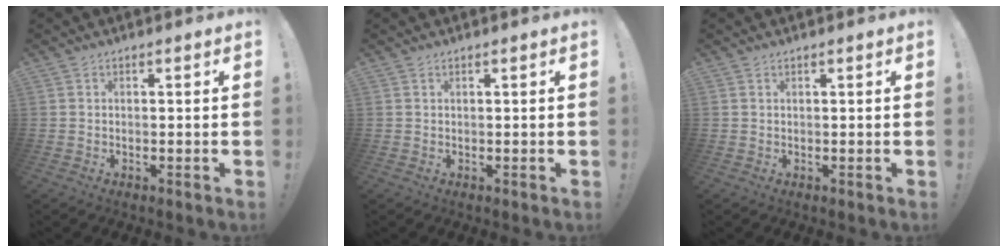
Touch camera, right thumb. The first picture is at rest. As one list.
[{"total": 0.0}, {"total": 0.0}]